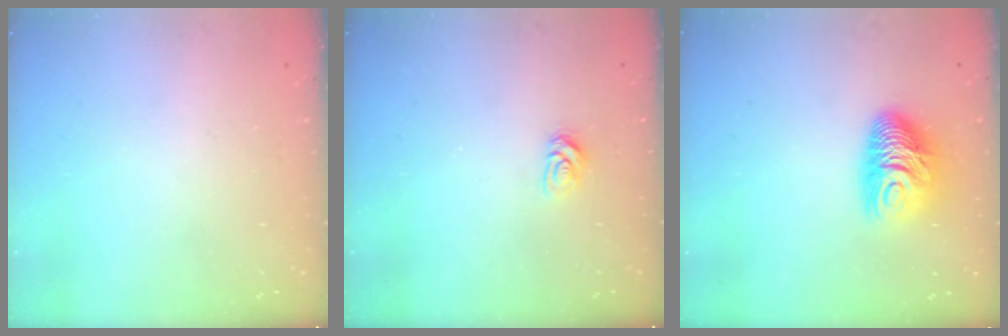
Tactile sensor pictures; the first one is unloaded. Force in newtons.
{"total": 3.2, "press": 3.2, "slide": 0.5}
{"total": 11.0, "press": 11.0, "slide": 0.8}